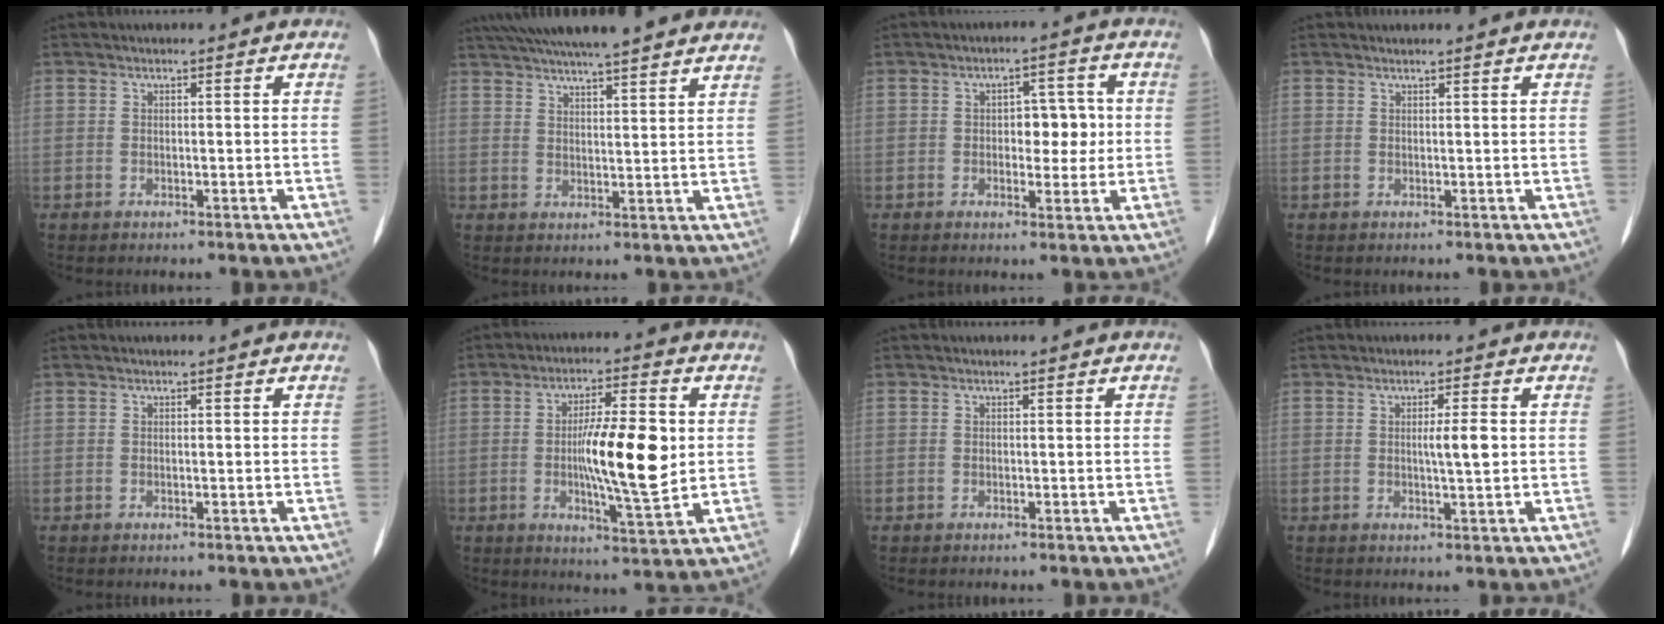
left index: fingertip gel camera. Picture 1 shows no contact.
{"total": 19.6, "force": [17.2, 1.7, 9.3], "torque": [-0.156, 0.044, 0.238]}
{"total": 1.0, "force": [0.1, 0.4, 1.0], "torque": [-0.016, -0.001, 0.003]}
{"total": 1.6, "force": [1.5, -0.1, 0.4], "torque": [-0.013, 0.012, 0.022]}
{"total": 0.0}
{"total": 11.4, "force": [0.3, 1.9, 11.2], "torque": [-0.194, -0.004, 0.002]}
{"total": 0.0}
{"total": 2.9, "force": [0.3, 0.0, 2.9], "torque": [-0.047, -0.003, 0.004]}